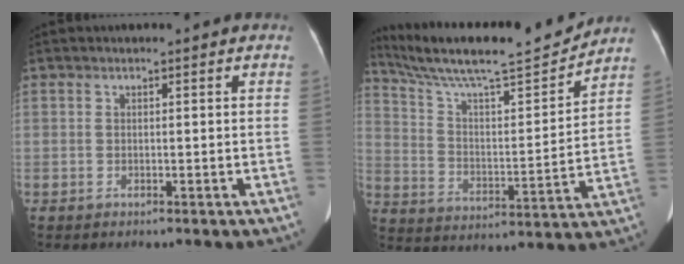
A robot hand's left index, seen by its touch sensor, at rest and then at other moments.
{"total": 18.6, "force": [17.1, 0.9, 7.4], "torque": [-0.143, -0.002, 0.278]}